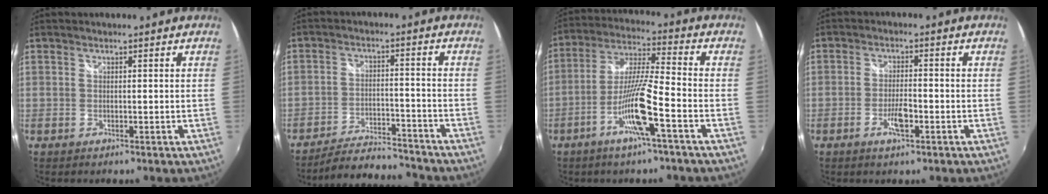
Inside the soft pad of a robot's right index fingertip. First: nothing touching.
{"total": 11.1, "force": [-10.6, 1.8, 2.8], "torque": [-0.077, 0.007, -0.157]}
{"total": 11.6, "force": [-5.3, -0.1, 10.3], "torque": [-0.208, -0.002, -0.104]}
{"total": 4.5, "force": [-1.9, 1.2, 3.8], "torque": [-0.080, -0.003, -0.036]}